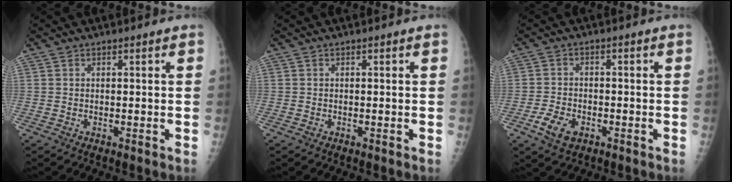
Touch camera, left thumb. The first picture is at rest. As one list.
[{"total": 0.0}, {"total": 5.3, "force": [-2.6, 3.3, 3.1], "torque": [-0.057, 0.009, -0.046]}]